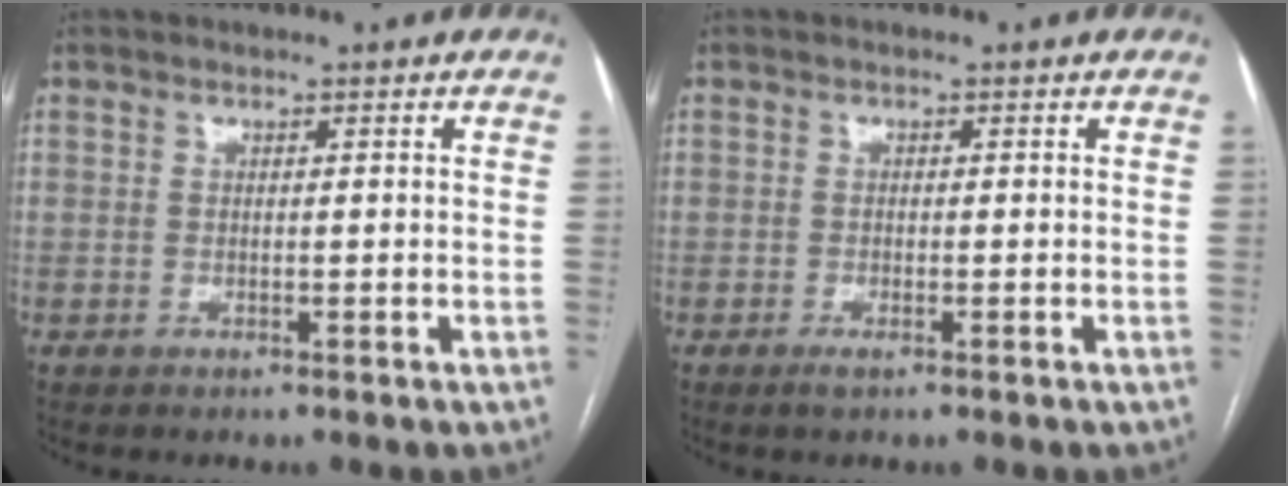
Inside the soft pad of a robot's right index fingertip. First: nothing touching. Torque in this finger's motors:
{"motor_torque": [0.30, 0.10, 0.05, 0.02]}